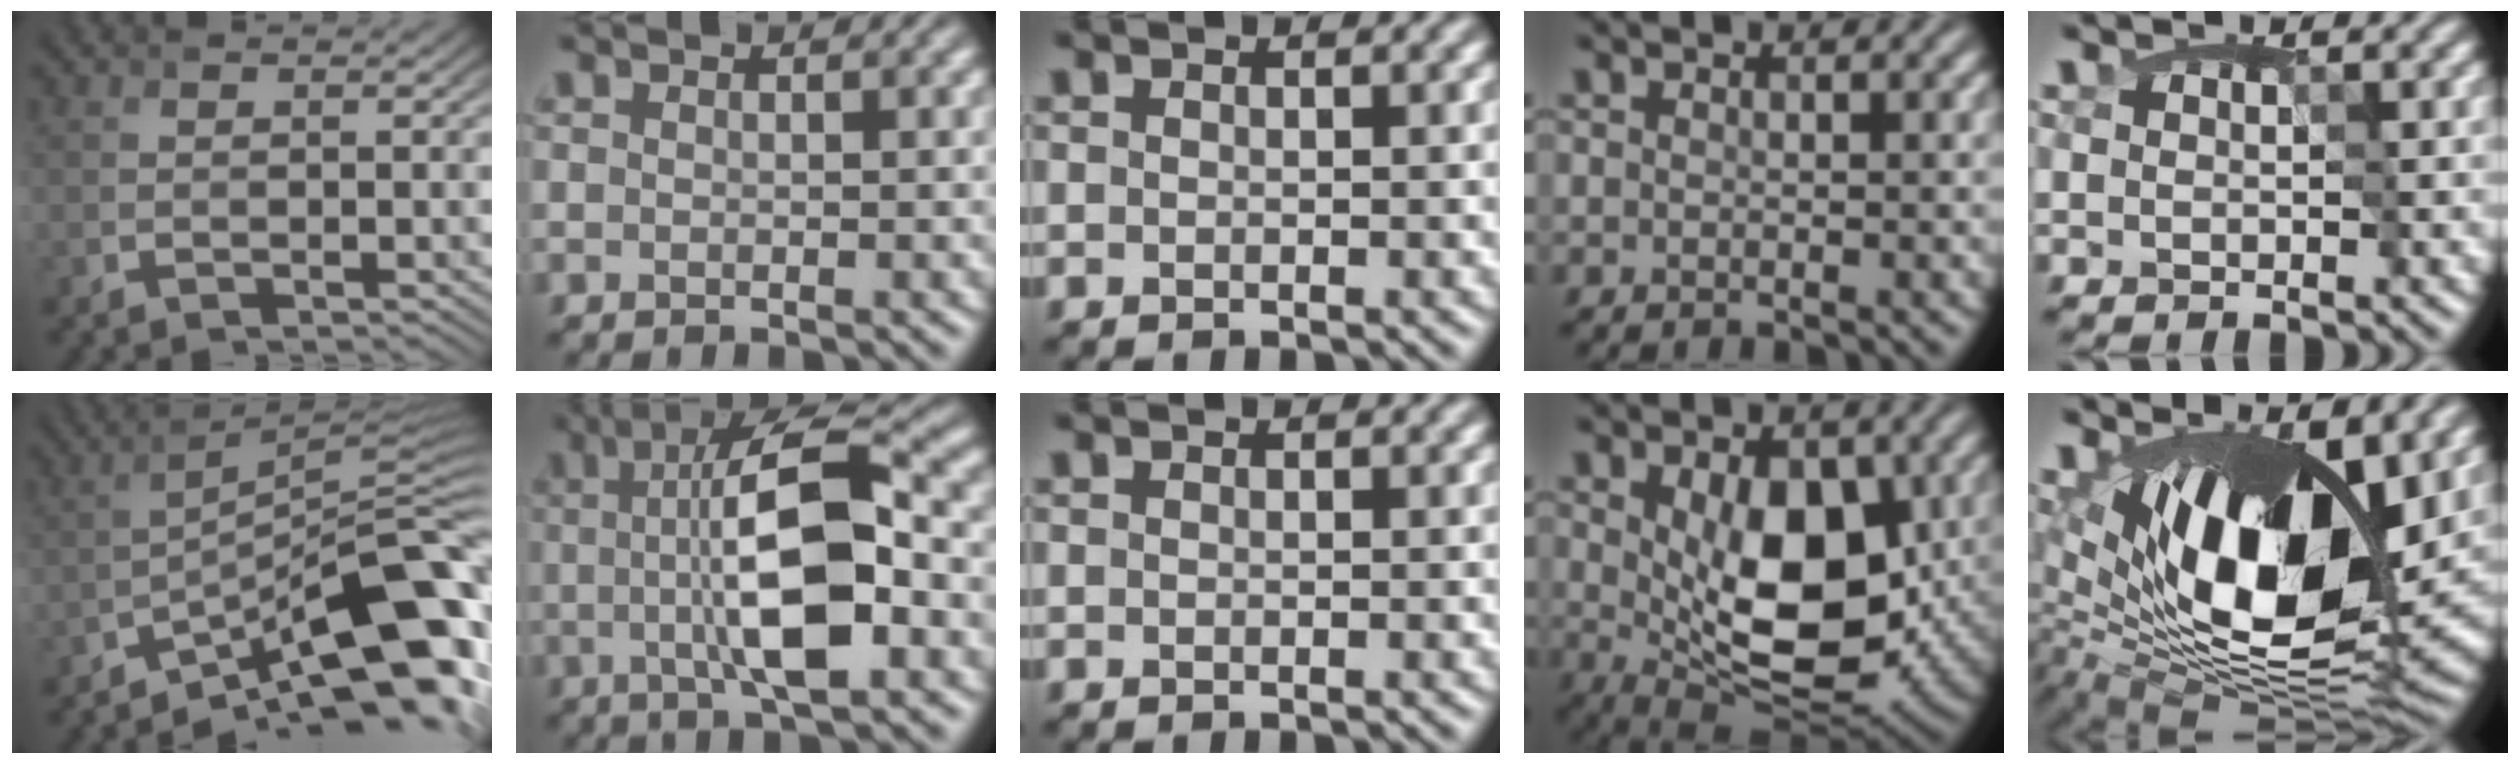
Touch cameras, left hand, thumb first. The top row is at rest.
{"thumb": {"total": 14.4, "force": [-9.0, 4.0, 10.5], "torque": [-0.167, 0.003, -0.155]}, "index": {"total": 10.6, "force": [-0.1, 3.2, 10.2], "torque": [-0.164, 0.016, -0.009]}, "ring": {"total": 10.3, "force": [0.9, 5.8, 8.5], "torque": [-0.132, -0.018, 0.027]}, "little": {"total": 15.0, "force": [3.0, 7.4, 12.7], "torque": [-0.196, -0.012, 0.046]}}